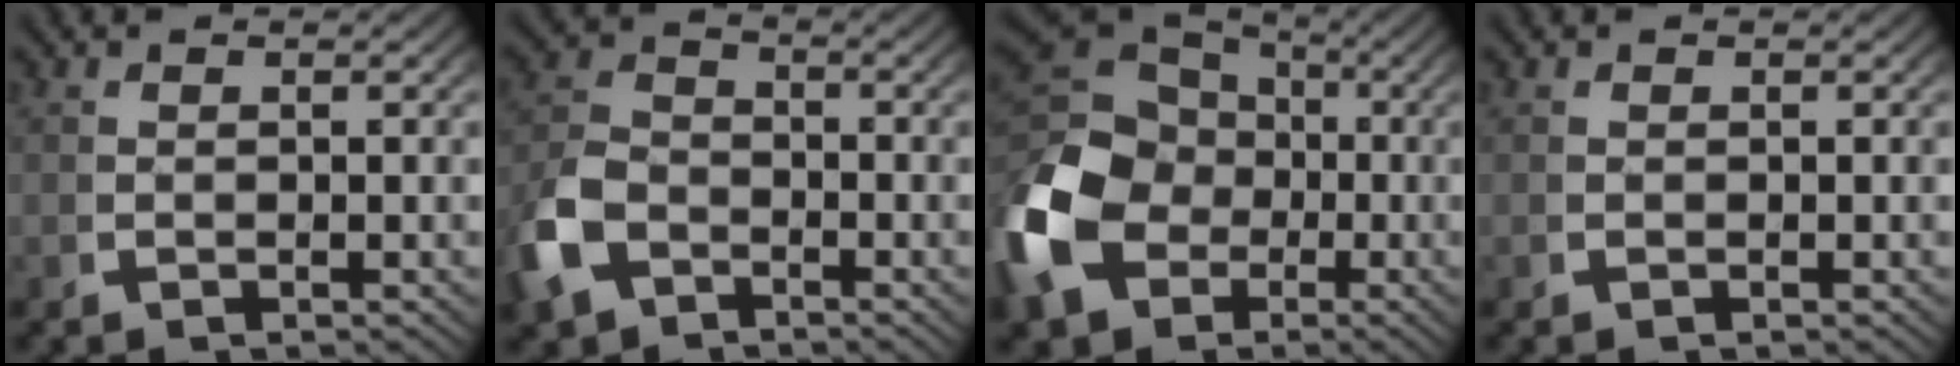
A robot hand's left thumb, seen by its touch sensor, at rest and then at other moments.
{"total": 6.2, "force": [-2.6, 4.6, 3.3], "torque": [-0.096, -0.022, -0.036]}
{"total": 12.7, "force": [-1.2, 9.9, 7.7], "torque": [-0.192, -0.032, 0.000]}
{"total": 0.0}